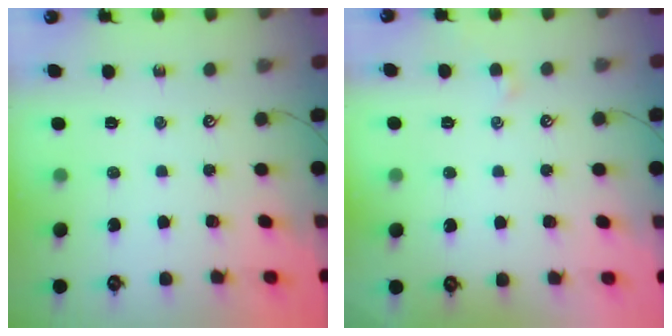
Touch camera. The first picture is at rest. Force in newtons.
{"total": 1.4, "press": 1.3, "slide": 0.3}